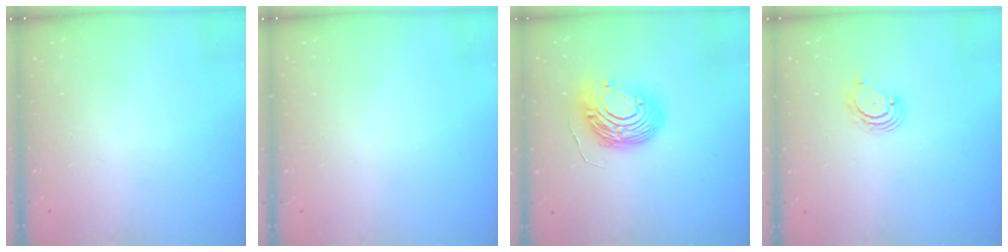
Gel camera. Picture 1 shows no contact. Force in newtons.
{"total": 0.0}
{"total": 12.6, "press": 12.5, "slide": 1.1}
{"total": 4.0, "press": 4.0, "slide": 0.5}